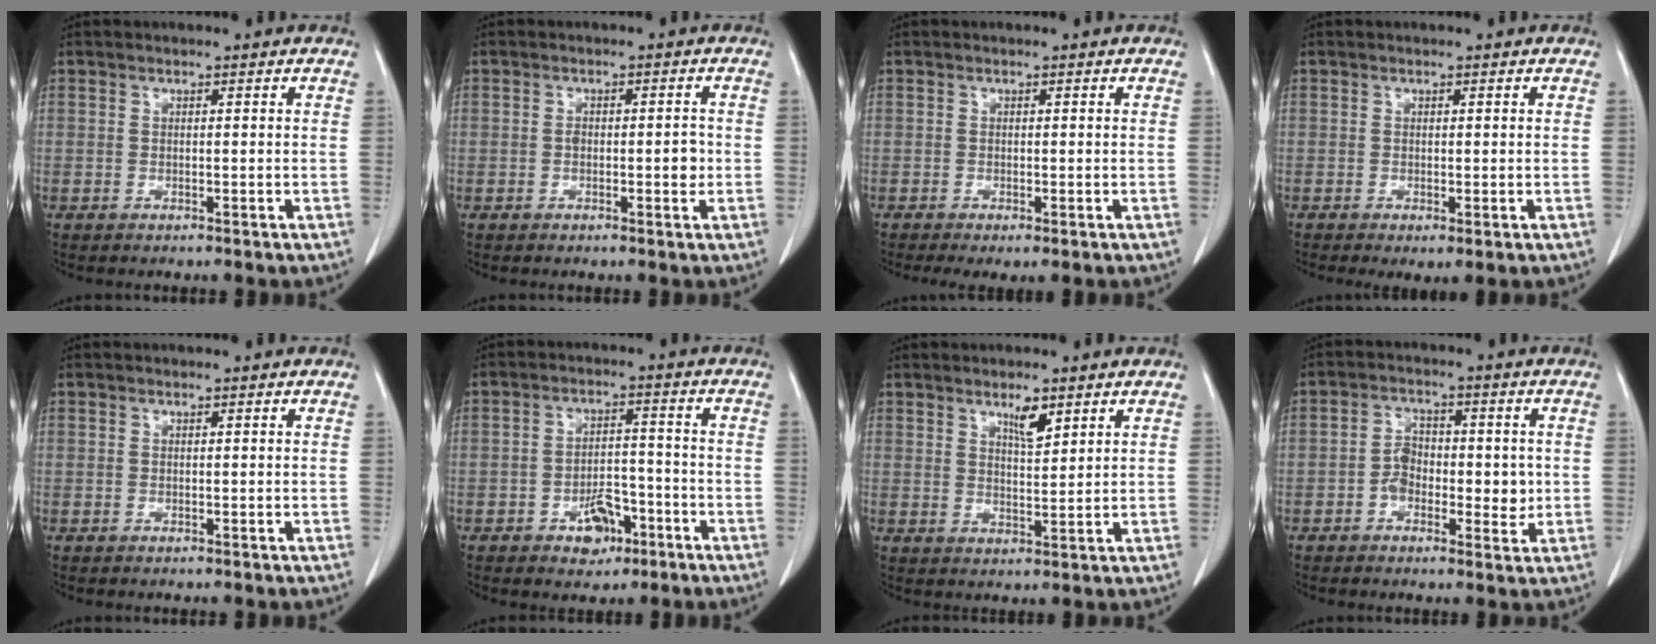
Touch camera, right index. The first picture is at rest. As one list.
[{"total": 3.1, "force": [-0.4, 1.3, 2.8], "torque": [-0.044, 0.001, -0.004]}, {"total": 2.7, "force": [-1.4, 0.7, 2.2], "torque": [-0.039, -0.011, -0.020]}, {"total": 2.2, "force": [-0.5, 0.6, 2.0], "torque": [-0.035, -0.010, -0.002]}, {"total": 0.0}, {"total": 6.2, "force": [-3.4, 3.5, 3.8], "torque": [-0.057, 0.012, -0.050]}, {"total": 3.7, "force": [2.5, 0.8, 2.6], "torque": [-0.048, -0.004, 0.043]}, {"total": 6.3, "force": [-0.9, 3.9, 4.9], "torque": [-0.067, 0.010, -0.016]}]